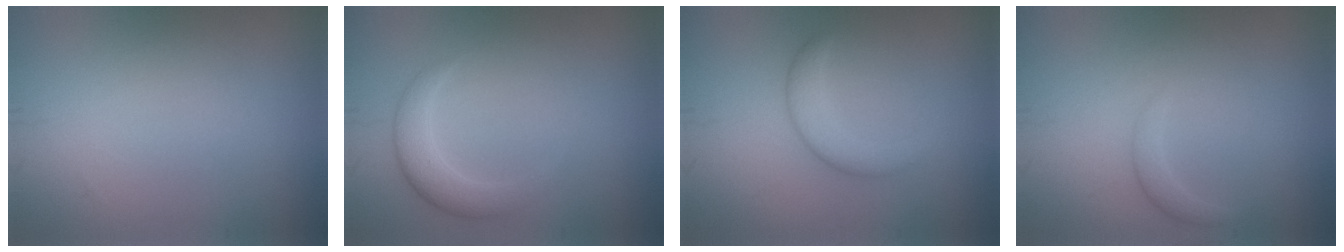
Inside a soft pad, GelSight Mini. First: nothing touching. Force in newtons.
{"total": 2.8, "press": 2.8, "slide": 0.0}
{"total": 2.8, "press": 2.8, "slide": 0.2}
{"total": 1.1, "press": 1.1, "slide": 0.1}